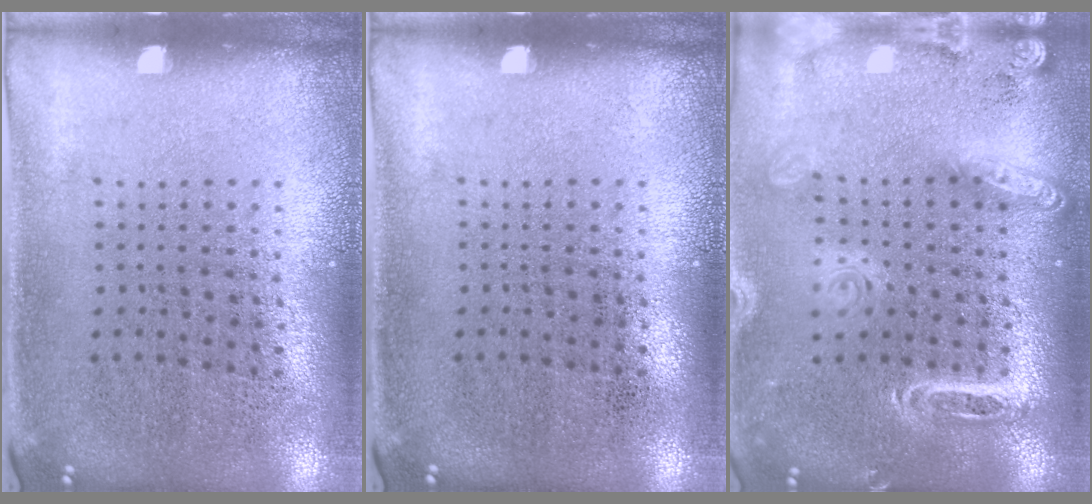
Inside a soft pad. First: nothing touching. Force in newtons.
{"total": 0.0}
{"total": 1.9, "press": 1.8, "slide": 0.7}